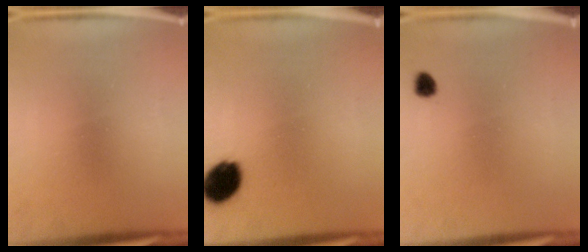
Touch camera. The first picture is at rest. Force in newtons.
{"total": 9.3}
{"total": 1.7}